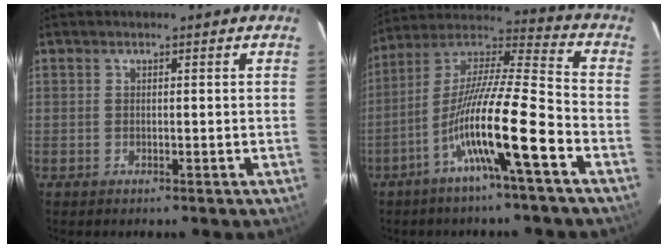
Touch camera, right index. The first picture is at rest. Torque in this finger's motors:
{"motor_torque": [1.23, -0.91, 1.05, 0.21]}